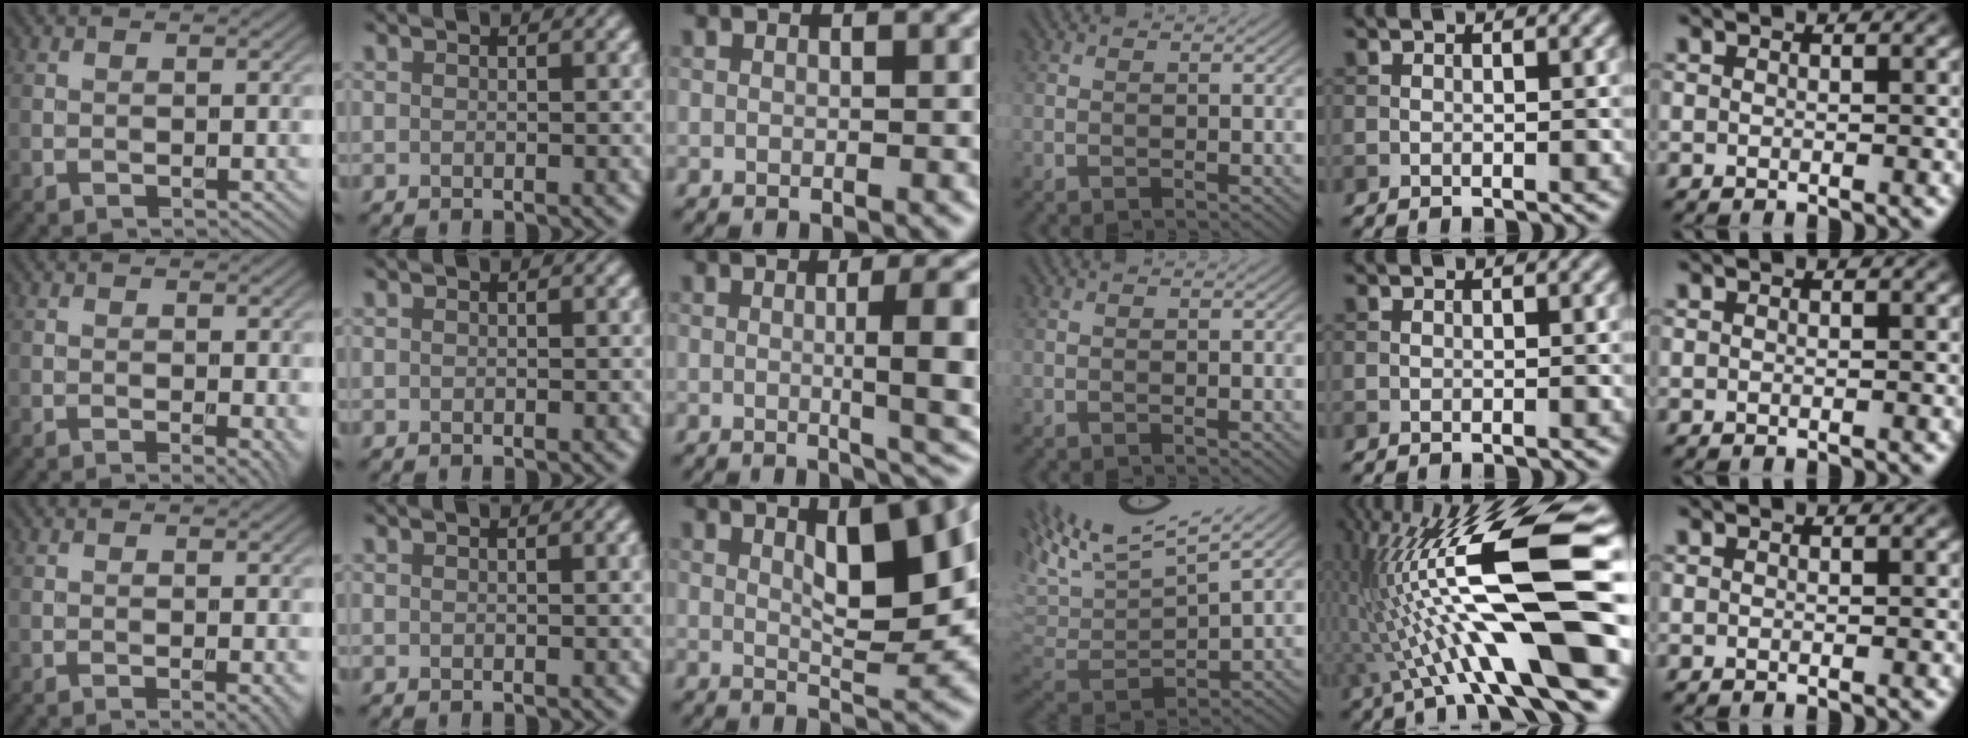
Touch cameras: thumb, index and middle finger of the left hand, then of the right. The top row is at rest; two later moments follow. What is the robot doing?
{"motion": "unscrew", "object": "dispenser bottle"}